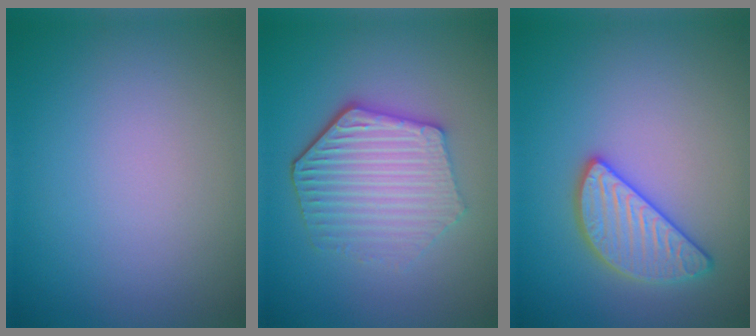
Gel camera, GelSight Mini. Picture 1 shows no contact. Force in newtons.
{"total": 5.4, "press": 4.4, "slide": 3.2}
{"total": 3.1, "press": 3.1, "slide": 0.3}